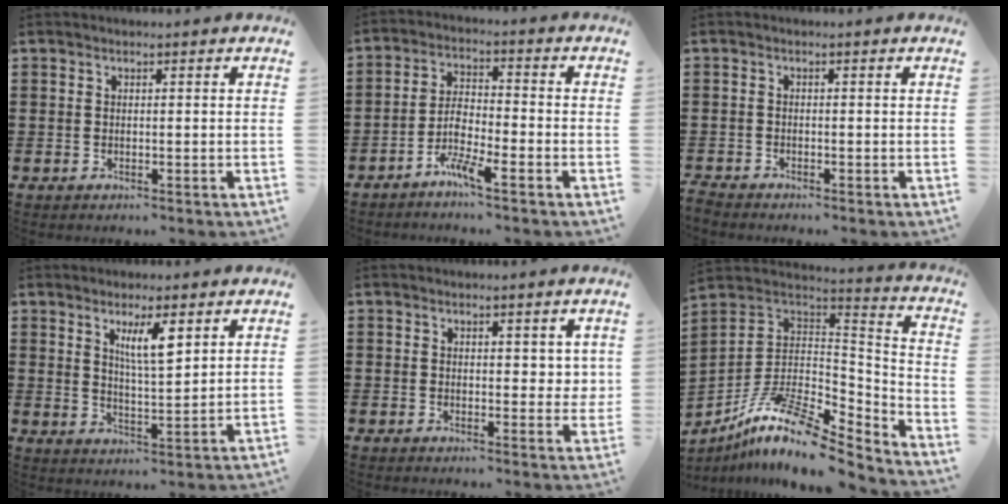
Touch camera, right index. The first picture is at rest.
{"total": 5.2, "force": [-3.6, 0.8, 3.7], "torque": [-0.092, -0.004, -0.073]}
{"total": 1.3, "force": [-1.3, 0.2, -0.1], "torque": [-0.002, 0.003, -0.029]}
{"total": 5.5, "force": [2.8, 1.2, 4.6], "torque": [-0.089, 0.002, 0.046]}
{"total": 2.5, "force": [1.5, 1.5, 1.3], "torque": [-0.005, -0.001, 0.022]}
{"total": 13.2, "force": [-8.8, 4.4, 8.8], "torque": [-0.183, 0.017, -0.169]}